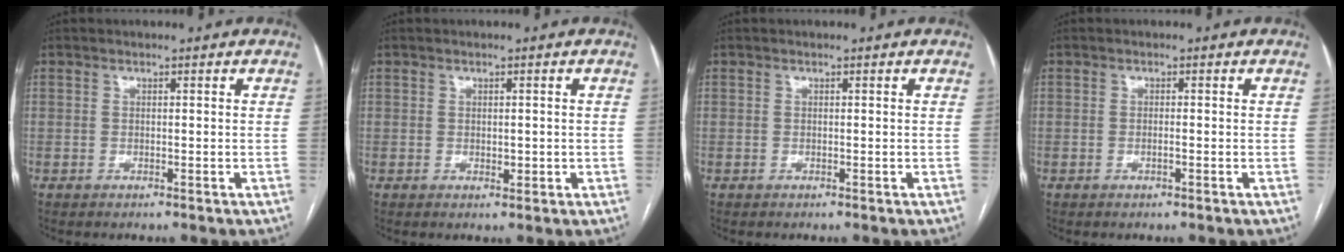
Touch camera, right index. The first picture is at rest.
{"total": 1.6, "force": [-0.1, 0.9, 1.2], "torque": [-0.016, -0.001, 0.002]}
{"total": 0.0}
{"total": 0.7, "force": [-0.2, 0.1, 0.7], "torque": [-0.013, 0.000, -0.003]}